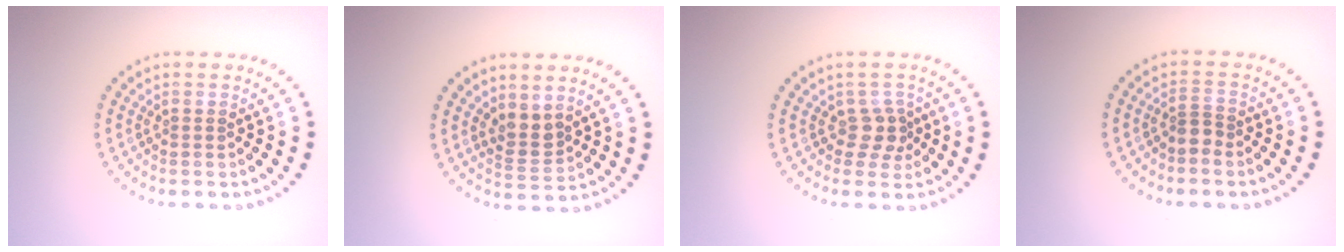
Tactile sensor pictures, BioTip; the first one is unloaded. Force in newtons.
{"total": 2.1, "press": 1.8, "slide": 1.1}
{"total": 2.0, "press": 1.6, "slide": 1.2}
{"total": 1.2, "press": 0.8, "slide": 0.9}